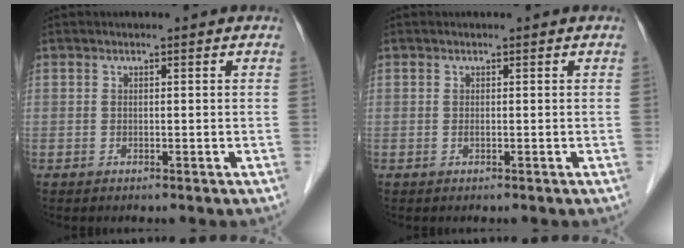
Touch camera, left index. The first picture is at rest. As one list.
[{"total": 0.0}]